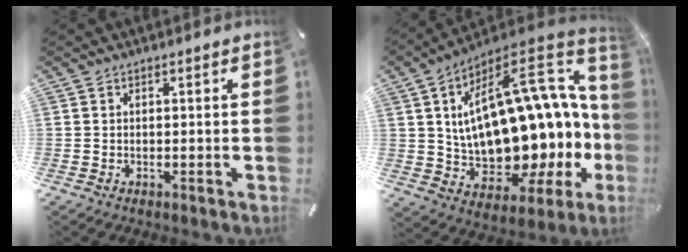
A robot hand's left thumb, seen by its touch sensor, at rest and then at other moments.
{"total": 23.9, "force": [3.1, 12.0, 20.5], "torque": [-0.306, -0.049, 0.063]}